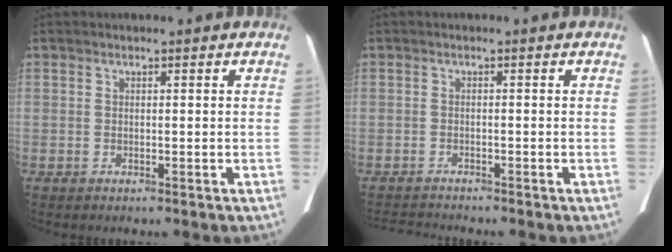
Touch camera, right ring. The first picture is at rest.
{"total": 3.3, "force": [-3.2, -0.1, 0.4], "torque": [-0.010, -0.015, -0.051]}